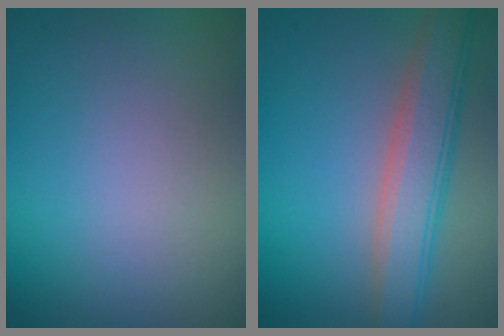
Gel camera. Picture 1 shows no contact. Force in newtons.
{"total": 5.2, "press": 5.2, "slide": 0.2}